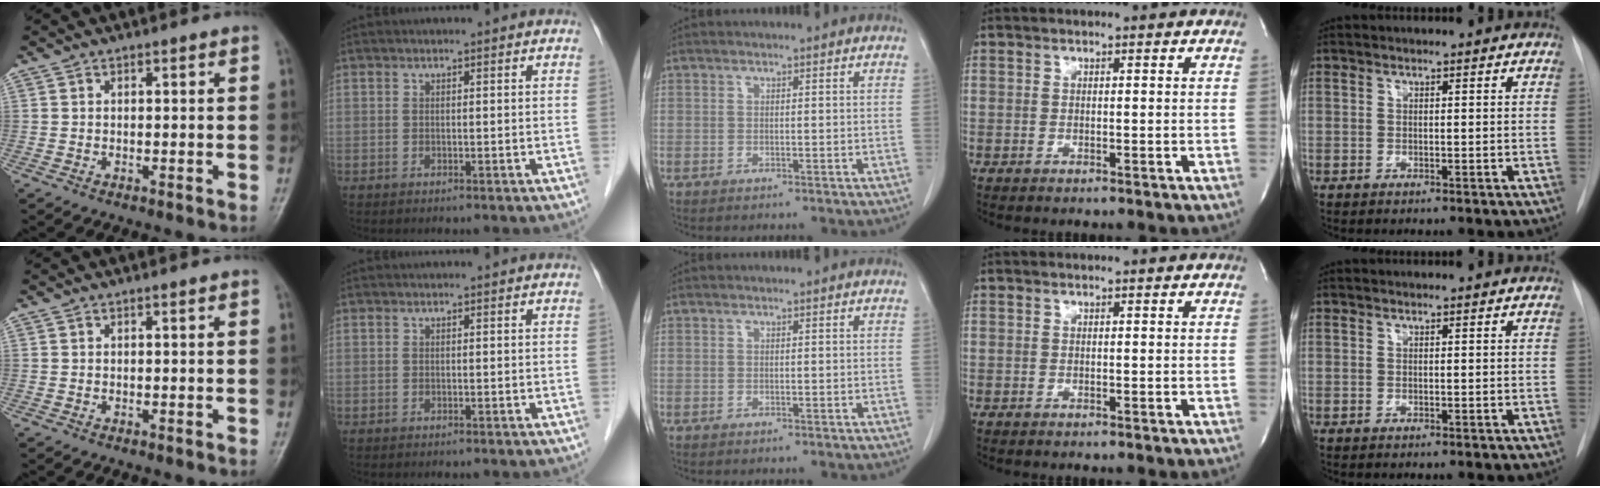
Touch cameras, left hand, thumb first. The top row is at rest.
{}